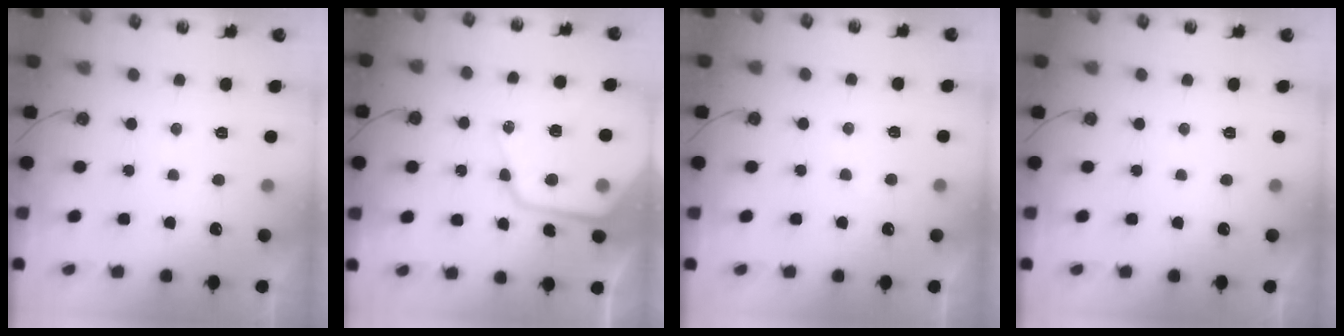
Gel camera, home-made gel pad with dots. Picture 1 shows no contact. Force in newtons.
{"total": 16.1, "press": 16.1, "slide": 1.6}
{"total": 4.6, "press": 4.6, "slide": 0.5}
{"total": 0.0}